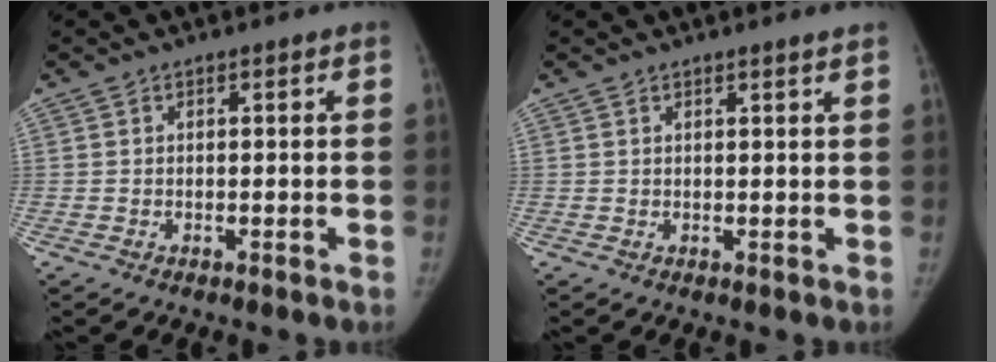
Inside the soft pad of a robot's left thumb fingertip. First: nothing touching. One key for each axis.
{"total": 1.1, "fx": 0.9, "fy": -0.3, "fz": 0.5, "tx": -0.006, "ty": -0.004, "tz": 0.014}